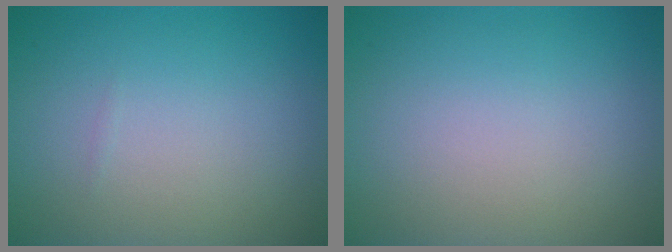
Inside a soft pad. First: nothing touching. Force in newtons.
{"total": 0.0}